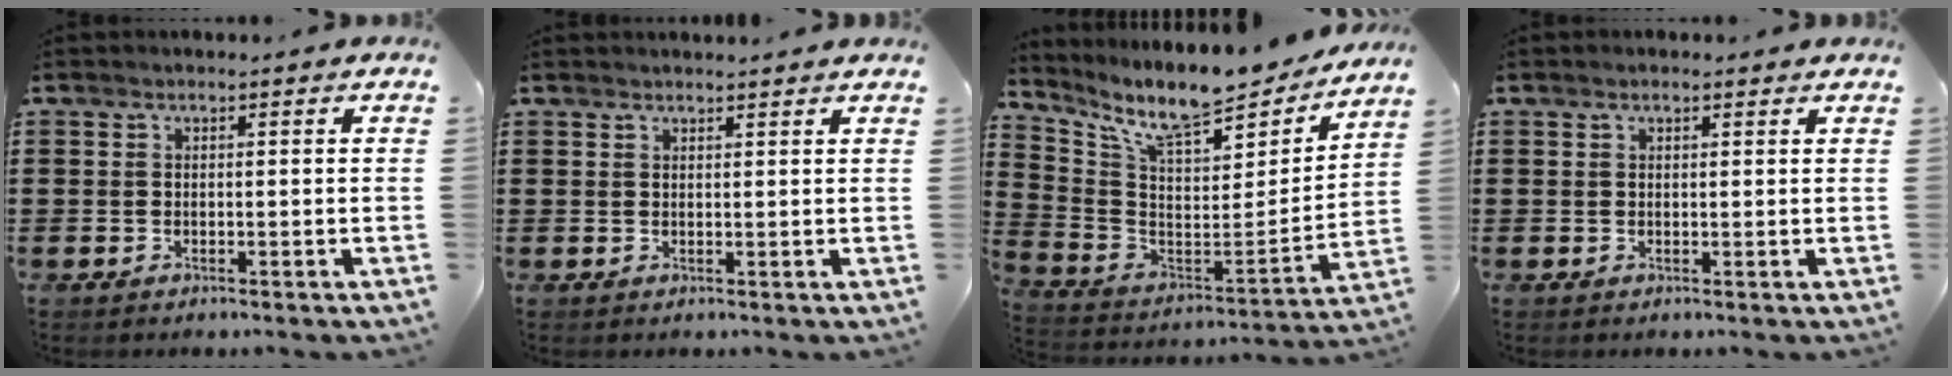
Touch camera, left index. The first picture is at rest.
{"total": 1.1, "force": [1.1, -0.1, 0.1], "torque": [-0.004, -0.003, 0.022]}
{"total": 11.3, "force": [9.8, 1.7, 5.4], "torque": [-0.139, -0.072, 0.167]}
{"total": 0.8, "force": [0.6, 0.3, 0.4], "torque": [-0.010, 0.002, 0.011]}